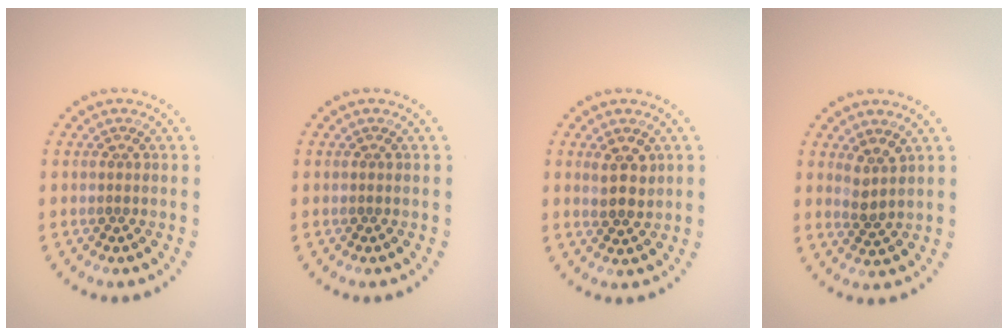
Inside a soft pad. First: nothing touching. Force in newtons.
{"total": 0.0}
{"total": 2.4, "press": 2.3, "slide": 0.8}
{"total": 1.9, "press": 1.5, "slide": 1.2}